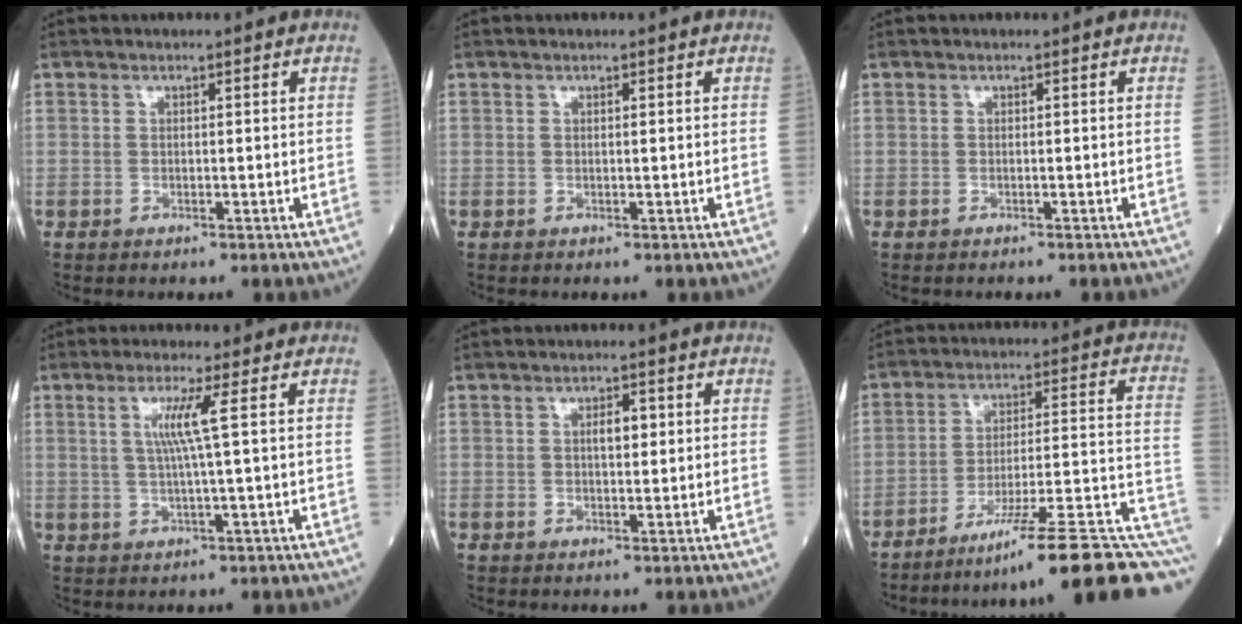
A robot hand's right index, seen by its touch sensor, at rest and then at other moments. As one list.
[{"total": 0.0}, {"total": 0.8, "force": [-0.7, 0.0, 0.3], "torque": [-0.003, 0.000, -0.011]}, {"total": 4.6, "force": [1.1, -1.1, 4.4], "torque": [-0.089, -0.002, 0.023]}, {"total": 2.4, "force": [0.5, 0.9, 2.2], "torque": [-0.035, 0.002, 0.007]}, {"total": 19.4, "force": [-11.6, 1.0, 15.5], "torque": [-0.157, 0.017, -0.174]}]